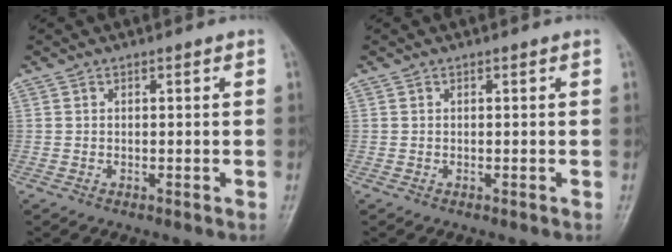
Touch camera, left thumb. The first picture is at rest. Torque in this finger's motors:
{"motor_torque": [0.01, 0.00, -0.07, -0.08, 0.00]}